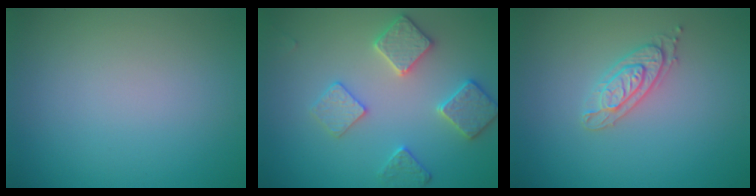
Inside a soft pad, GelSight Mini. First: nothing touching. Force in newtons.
{"total": 3.5, "press": 3.5, "slide": 0.2}
{"total": 2.2, "press": 2.1, "slide": 0.5}